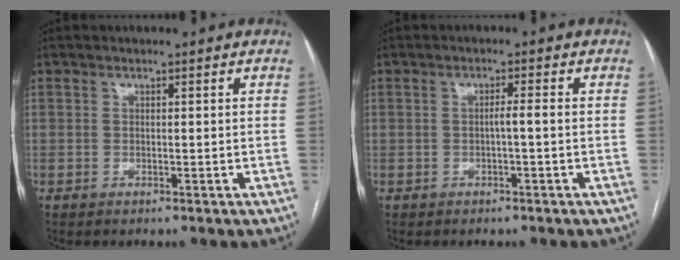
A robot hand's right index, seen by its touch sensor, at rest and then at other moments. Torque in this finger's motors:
{"motor_torque": [0.36, -0.07, 0.13, 0.04]}